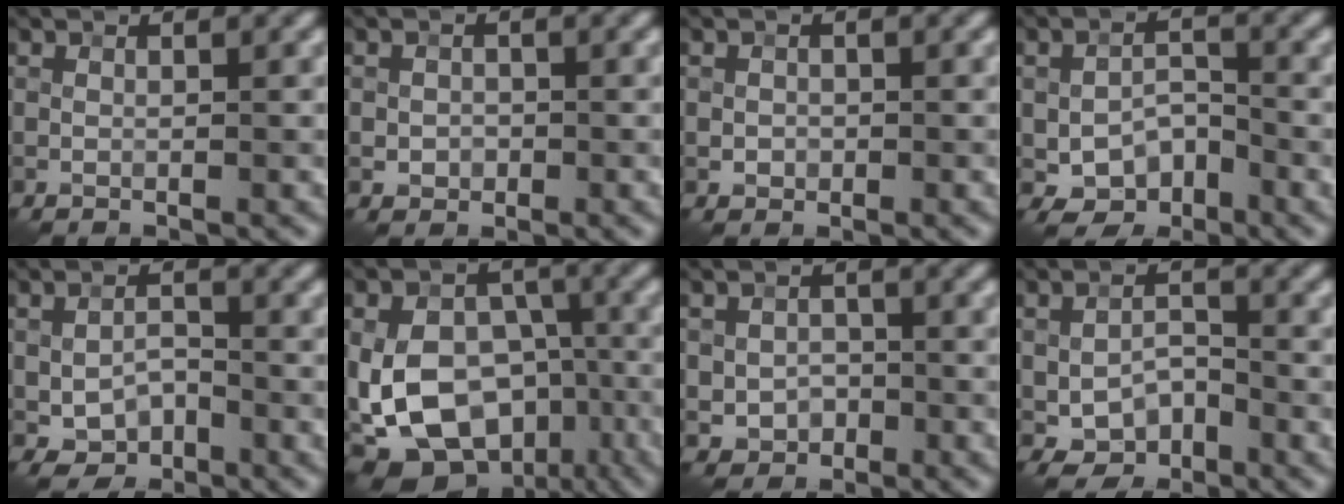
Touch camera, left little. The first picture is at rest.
{"total": 1.2, "force": [-0.3, 1.1, 0.4], "torque": [-0.006, -0.003, -0.008]}
{"total": 0.8, "force": [-0.2, 0.8, 0.2], "torque": [-0.004, -0.002, -0.004]}
{"total": 3.7, "force": [-1.7, 2.4, 2.2], "torque": [-0.040, 0.000, -0.029]}
{"total": 2.8, "force": [-1.2, 1.9, 1.7], "torque": [-0.031, 0.001, -0.020]}
{"total": 14.4, "force": [-3.9, 10.2, 9.4], "torque": [-0.160, -0.006, -0.056]}
{"total": 2.5, "force": [-0.8, 2.1, 1.1], "torque": [-0.017, -0.002, -0.017]}
{"total": 3.2, "force": [-1.4, 2.1, 2.0], "torque": [-0.036, 0.001, -0.024]}